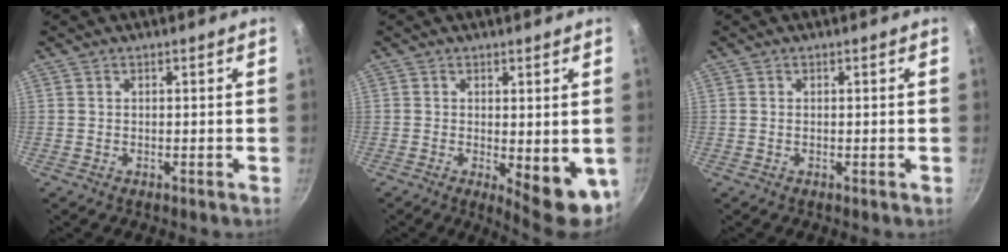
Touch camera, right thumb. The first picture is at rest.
{"total": 9.0, "force": [-1.1, 3.4, 8.2], "torque": [-0.088, -0.009, -0.004]}
{"total": 0.0}